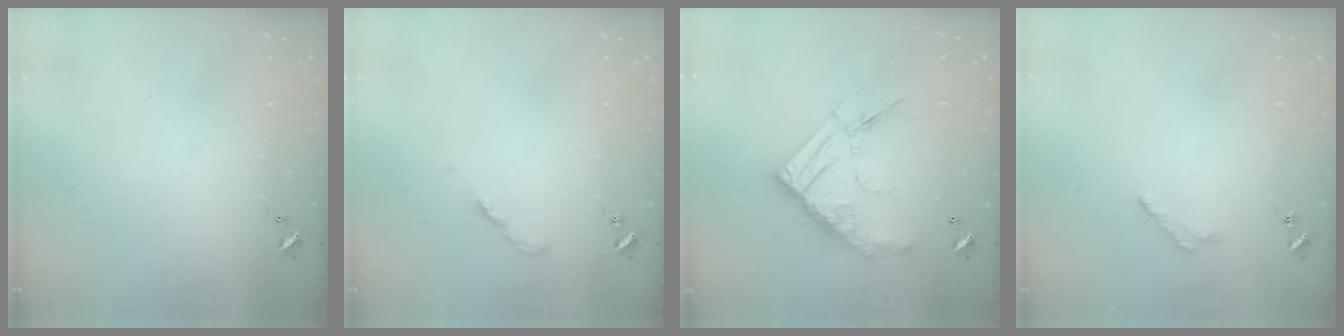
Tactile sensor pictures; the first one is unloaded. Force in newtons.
{"total": 2.6, "press": 2.6, "slide": 0.3}
{"total": 19.2, "press": 19.1, "slide": 1.9}
{"total": 2.8, "press": 2.8, "slide": 0.3}